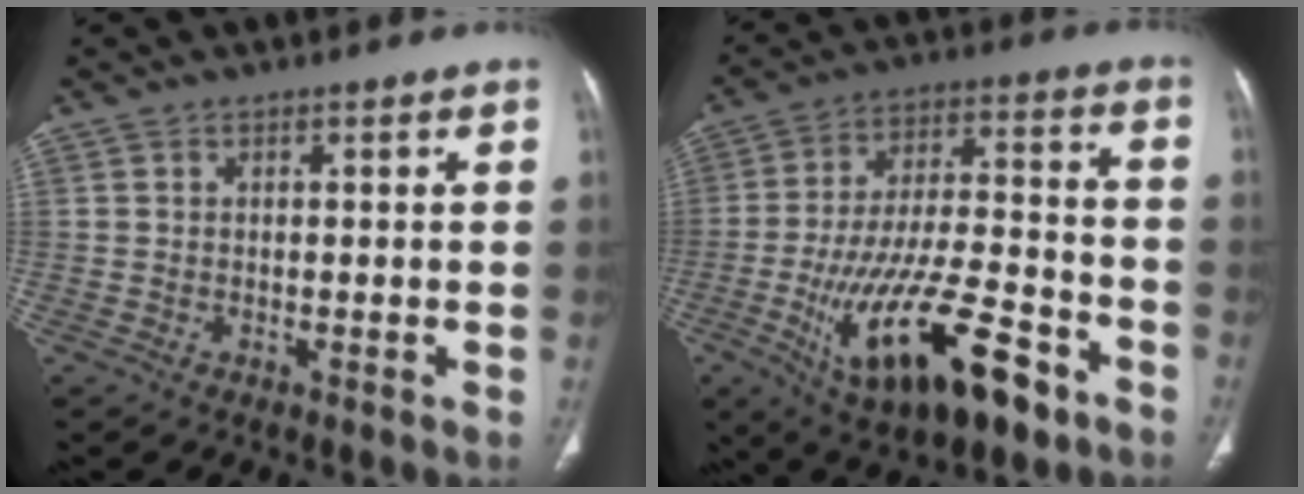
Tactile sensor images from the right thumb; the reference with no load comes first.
{"total": 22.5, "force": [-10.0, 8.8, 18.1], "torque": [-0.320, 0.037, -0.153]}